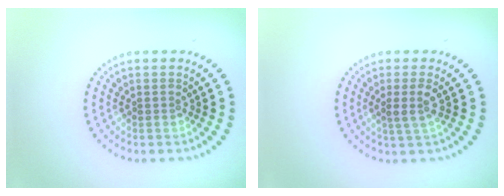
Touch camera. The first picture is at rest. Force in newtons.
{"total": 1.7, "press": 1.4, "slide": 1.0}